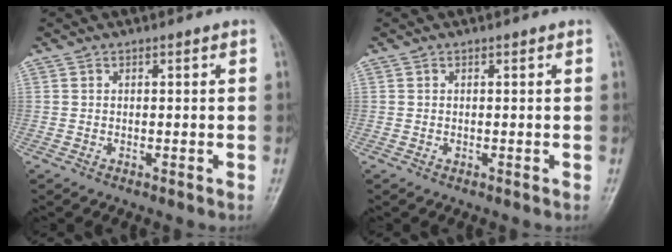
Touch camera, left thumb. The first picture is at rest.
{"total": 0.0}